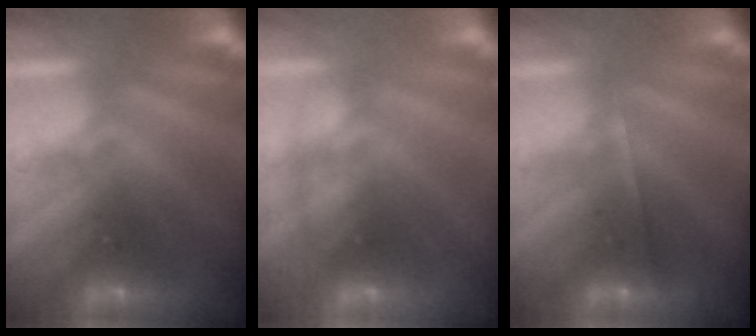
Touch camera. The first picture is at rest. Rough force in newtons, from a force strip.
{"total": 1.8}
{"total": 1.7}